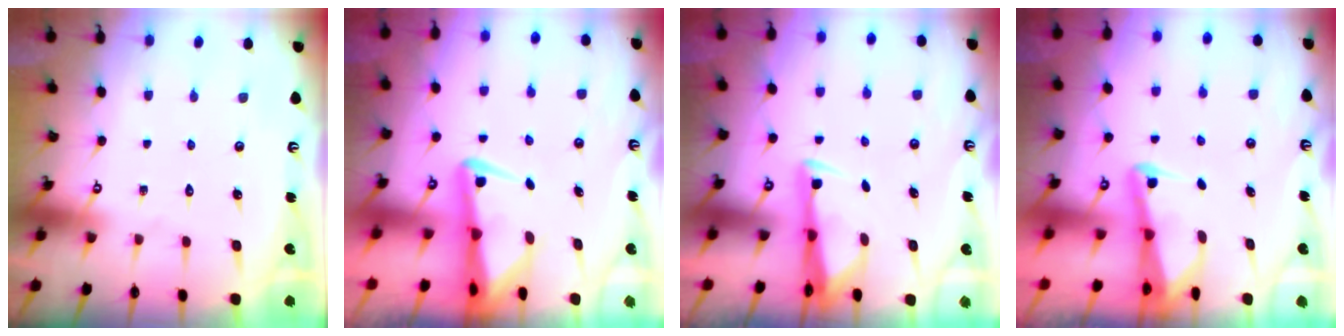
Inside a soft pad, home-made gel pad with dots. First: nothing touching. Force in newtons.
{"total": 3.6, "press": 3.5, "slide": 0.7}
{"total": 3.3, "press": 3.2, "slide": 0.8}
{"total": 2.7, "press": 2.6, "slide": 0.6}